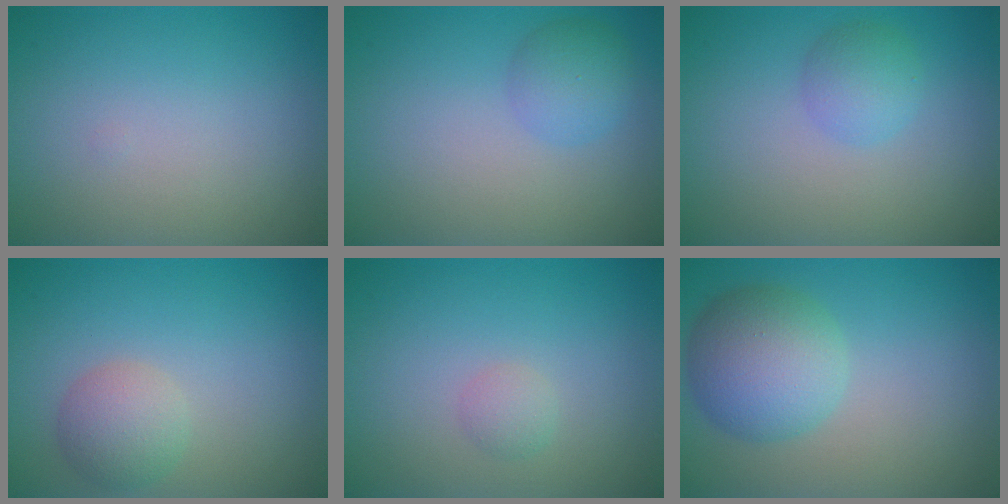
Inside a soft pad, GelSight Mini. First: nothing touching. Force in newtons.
{"total": 2.5, "press": 2.5, "slide": 0.1}
{"total": 2.3, "press": 2.3, "slide": 0.1}
{"total": 3.0, "press": 3.0, "slide": 0.1}
{"total": 1.1, "press": 1.1, "slide": 0.0}
{"total": 6.1, "press": 6.1, "slide": 0.3}